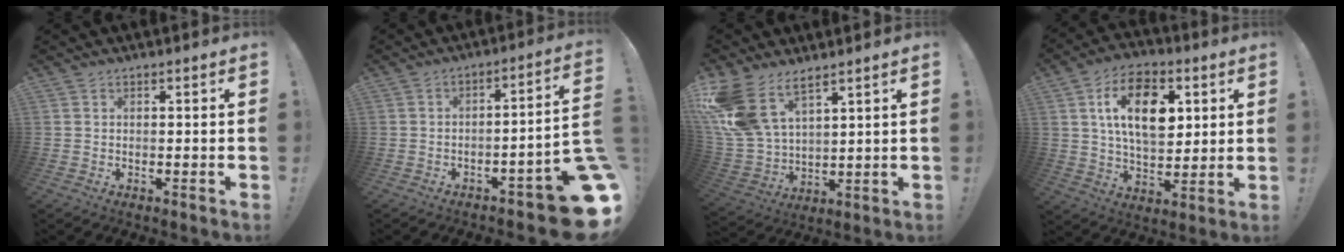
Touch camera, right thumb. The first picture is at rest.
{"total": 10.9, "force": [-6.2, 1.9, 8.8], "torque": [-0.098, 0.026, -0.102]}
{"total": 14.0, "force": [8.8, 7.4, 7.9], "torque": [-0.183, -0.053, 0.170]}
{"total": 16.9, "force": [5.3, 10.2, 12.4], "torque": [-0.197, -0.001, 0.094]}